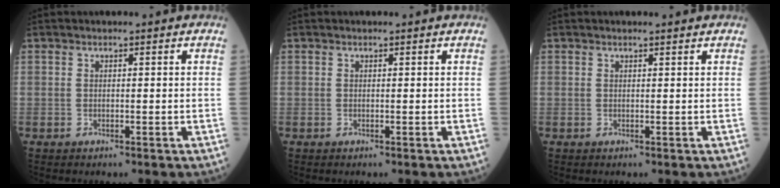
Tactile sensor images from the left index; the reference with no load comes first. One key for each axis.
{"total": 0.0}
{"total": 1.3, "fx": 1.3, "fy": -0.2, "fz": 0.3, "tx": -0.011, "ty": 0.000, "tz": 0.017}